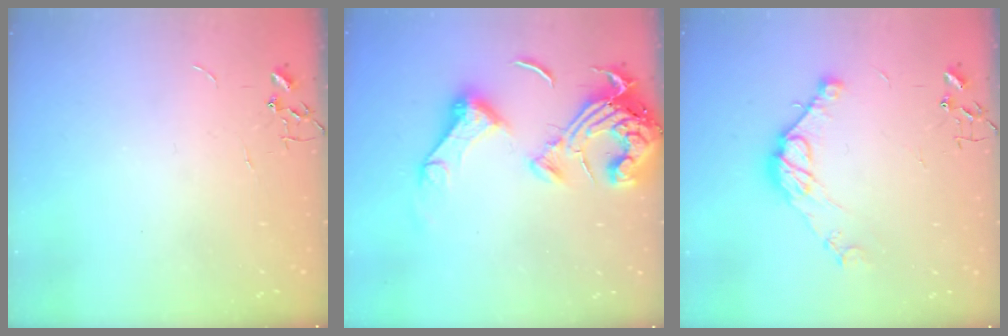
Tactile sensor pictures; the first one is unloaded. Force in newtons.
{"total": 18.2, "press": 18.1, "slide": 2.0}
{"total": 11.6, "press": 11.6, "slide": 0.8}